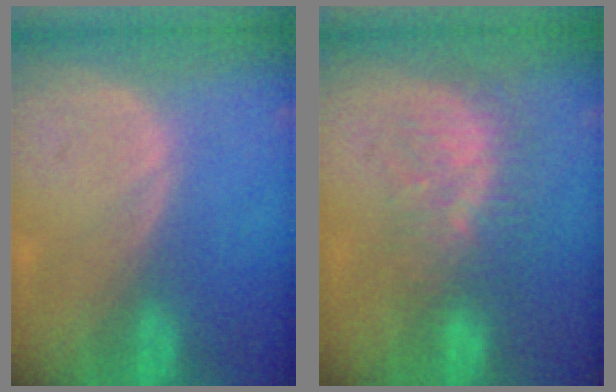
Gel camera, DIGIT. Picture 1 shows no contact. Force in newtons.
{"total": 7.8, "press": 7.0, "slide": 3.3}